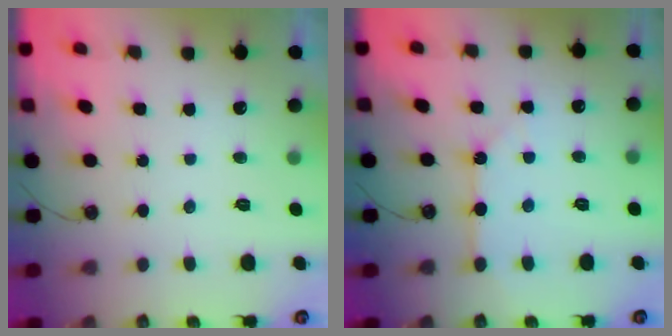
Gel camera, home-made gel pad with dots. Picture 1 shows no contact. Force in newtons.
{"total": 2.3, "press": 2.3, "slide": 0.3}